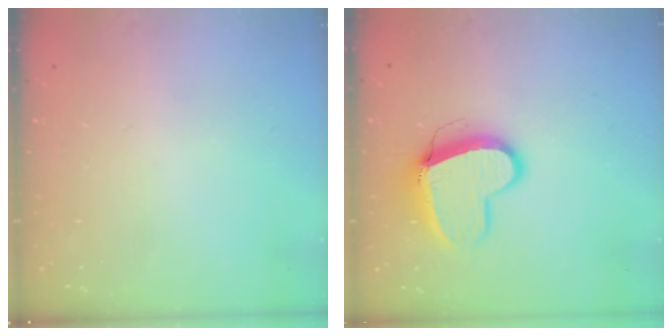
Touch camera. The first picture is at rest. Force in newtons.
{"total": 11.6, "press": 11.6, "slide": 1.2}